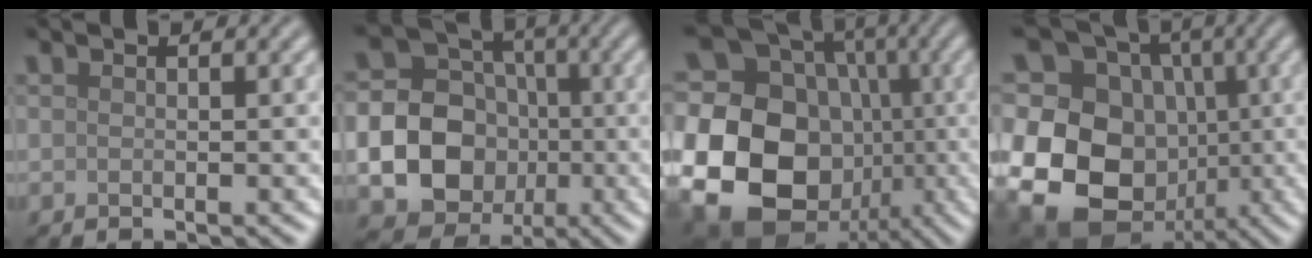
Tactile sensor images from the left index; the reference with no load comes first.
{"total": 14.7, "force": [-3.1, 13.5, 5.0], "torque": [-0.126, -0.029, -0.066]}
{"total": 24.6, "force": [-4.6, 21.7, 10.7], "torque": [-0.235, -0.014, -0.131]}
{"total": 17.3, "force": [-2.3, 14.6, 9.0], "torque": [-0.197, 0.009, -0.068]}